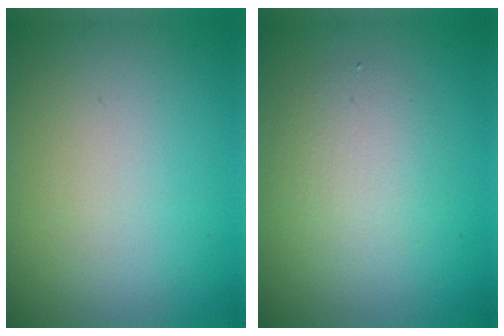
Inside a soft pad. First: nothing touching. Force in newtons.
{"total": 2.7, "press": 2.7, "slide": 0.1}